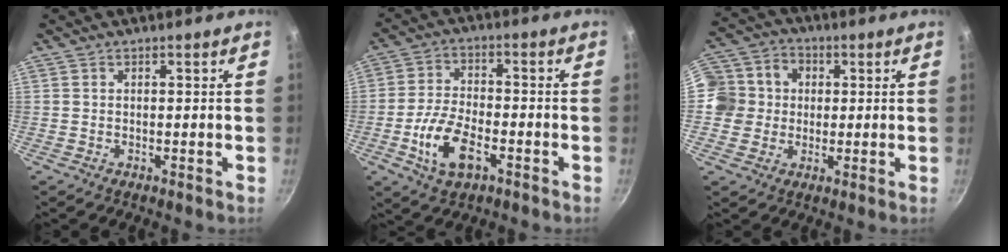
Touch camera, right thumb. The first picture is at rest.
{"total": 10.4, "force": [-4.0, 5.2, 8.0], "torque": [-0.153, 0.019, -0.078]}
{"total": 10.1, "force": [0.5, 9.4, 3.7], "torque": [-0.033, 0.018, -0.008]}